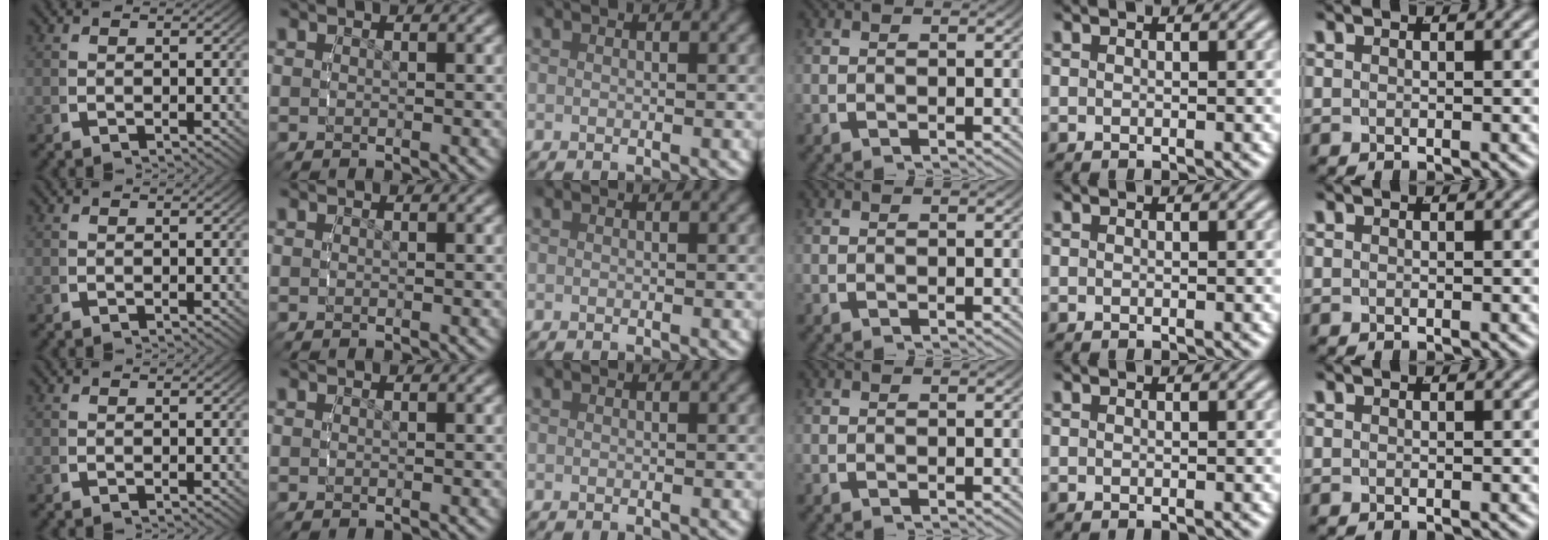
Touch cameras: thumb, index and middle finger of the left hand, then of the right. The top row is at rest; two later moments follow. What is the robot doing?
{"motion": "reach", "object": "pencil case"}